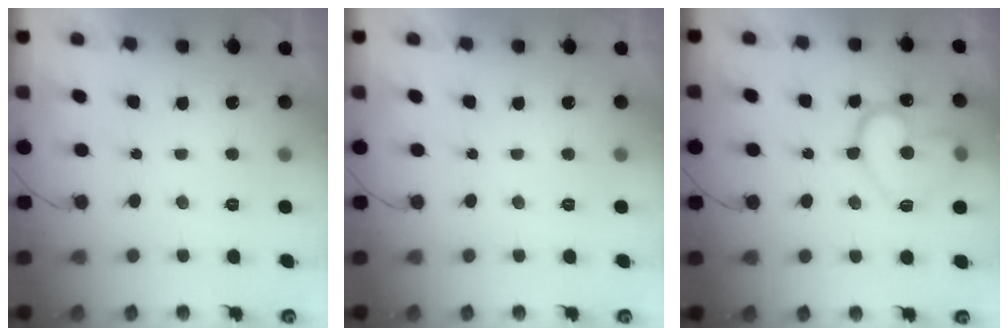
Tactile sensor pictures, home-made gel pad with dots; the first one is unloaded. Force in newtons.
{"total": 0.0}
{"total": 14.8, "press": 14.8, "slide": 0.7}